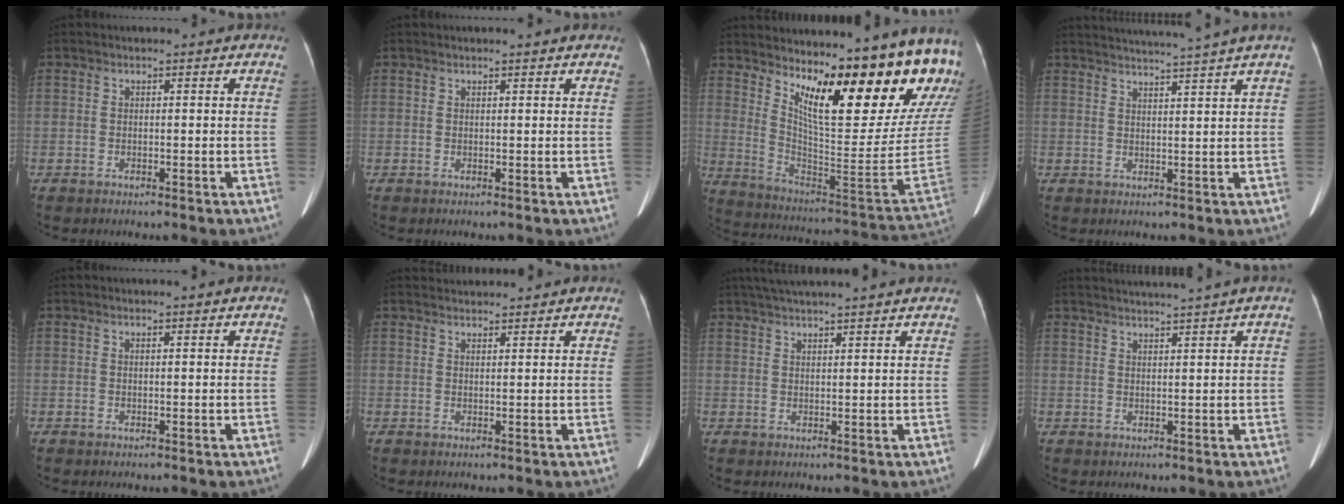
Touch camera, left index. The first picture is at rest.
{"total": 2.1, "force": [2.0, 0.1, 0.8], "torque": [-0.010, 0.011, 0.021]}
{"total": 25.5, "force": [18.7, 2.6, 17.1], "torque": [-0.267, -0.079, 0.264]}
{"total": 10.5, "force": [9.4, -2.6, 4.0], "torque": [-0.057, -0.012, 0.123]}
{"total": 1.0, "force": [0.9, 0.0, 0.4], "torque": [-0.007, 0.007, 0.014]}
{"total": 4.3, "force": [4.2, 0.2, 0.5], "torque": [-0.009, 0.032, 0.064]}
{"total": 12.5, "force": [11.0, -0.3, 5.9], "torque": [-0.101, 0.039, 0.152]}
{"total": 6.8, "force": [5.9, -2.1, 2.6], "torque": [-0.031, 0.010, 0.083]}